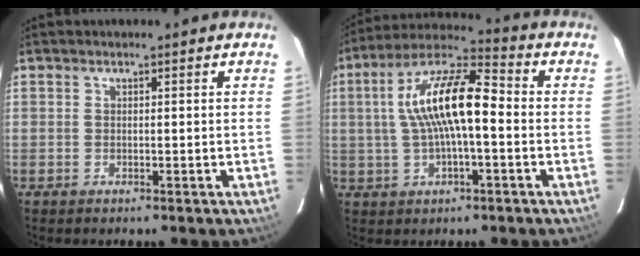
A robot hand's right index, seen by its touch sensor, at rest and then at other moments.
{"total": 14.0, "force": [0.1, 4.2, 13.3], "torque": [-0.249, 0.025, -0.003]}